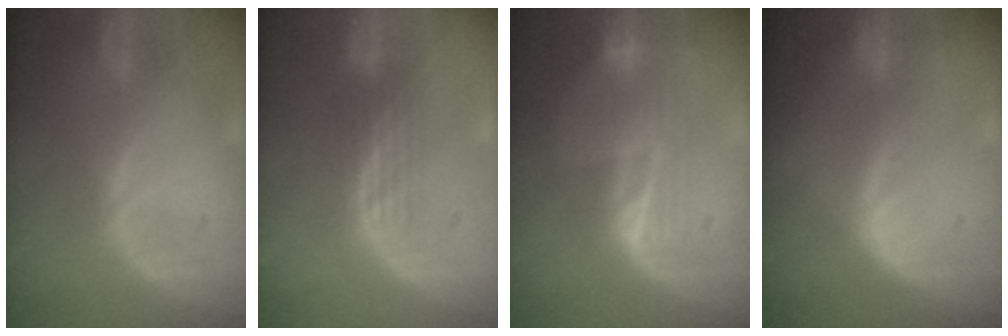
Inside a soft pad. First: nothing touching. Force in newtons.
{"total": 3.1, "press": 2.8, "slide": 1.4}
{"total": 6.9, "press": 6.5, "slide": 2.3}
{"total": 1.1, "press": 0.7, "slide": 0.9}